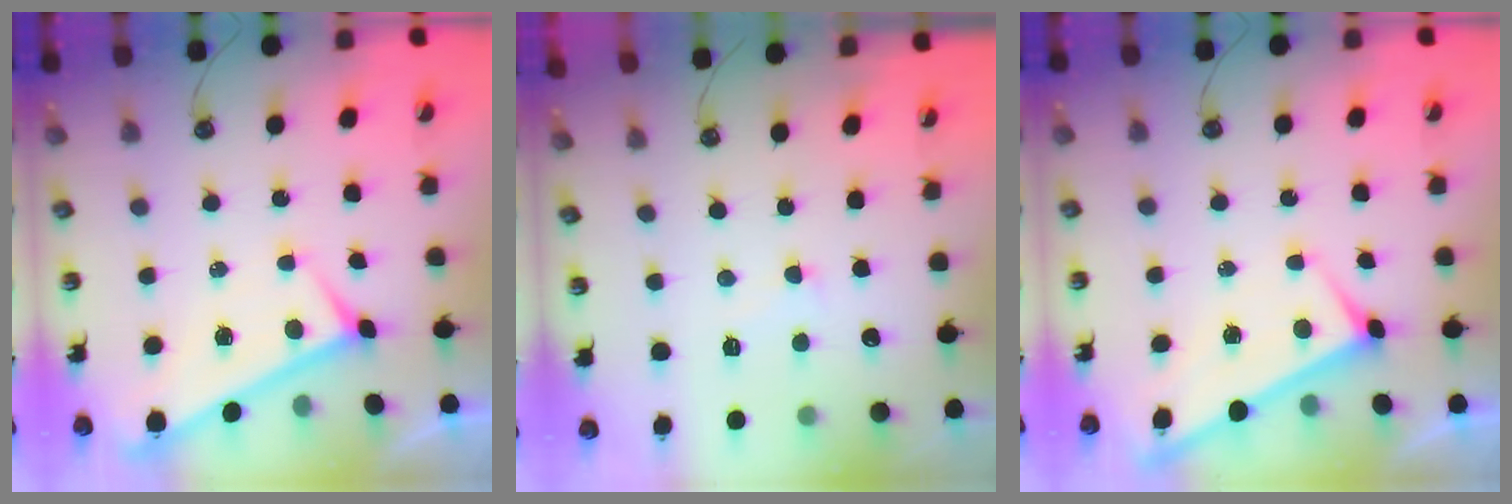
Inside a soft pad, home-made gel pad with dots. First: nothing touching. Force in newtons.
{"total": 3.8, "press": 3.7, "slide": 0.9}
{"total": 1.3, "press": 1.3, "slide": 0.5}